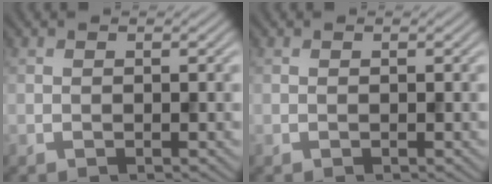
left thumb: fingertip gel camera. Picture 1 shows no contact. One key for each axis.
{"total": 0.0}